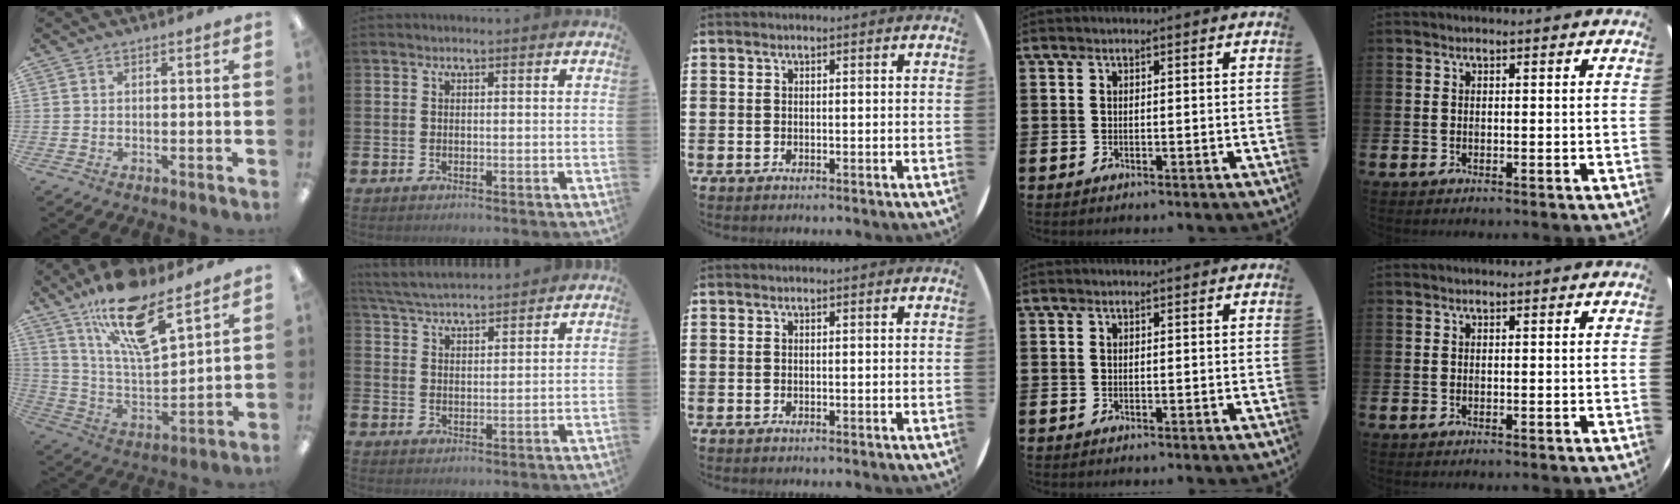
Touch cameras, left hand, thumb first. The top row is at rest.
{"thumb": {"total": 18.6, "force": [12.8, 6.1, 12.1], "torque": [-0.211, -0.071, 0.217]}, "index": {"total": 4.9, "force": [4.9, 0.4, 0.5], "torque": [-0.027, -0.028, 0.087]}}